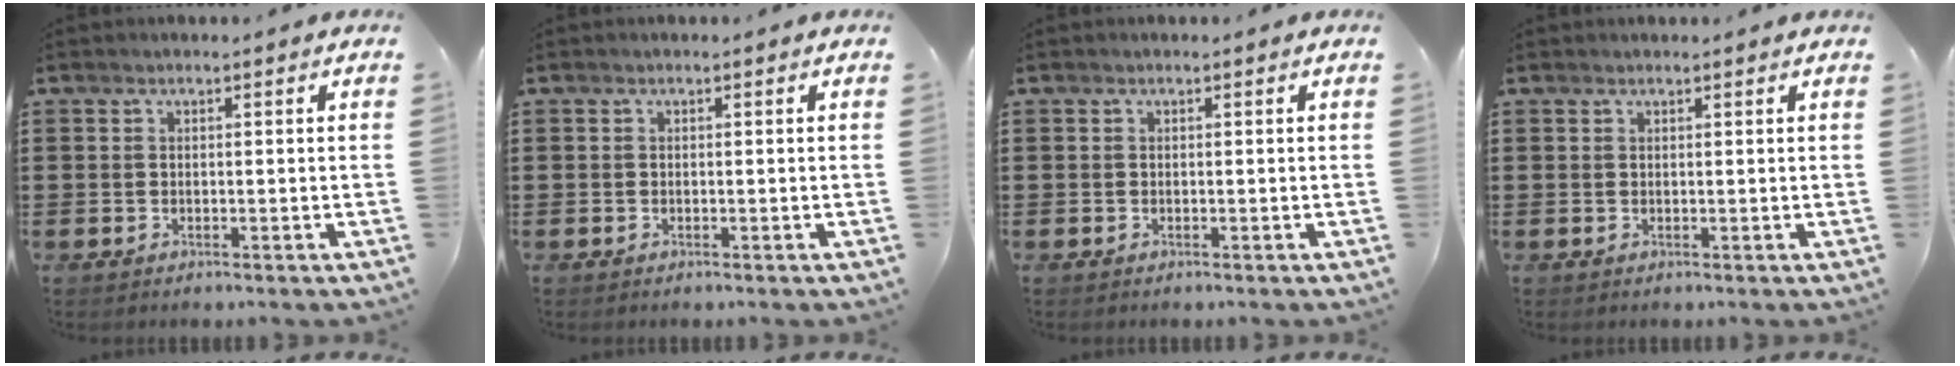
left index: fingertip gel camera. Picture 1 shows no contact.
{"total": 0.0}
{"total": 0.0}
{"total": 0.5, "force": [0.5, 0.0, 0.2], "torque": [-0.005, -0.001, 0.011]}